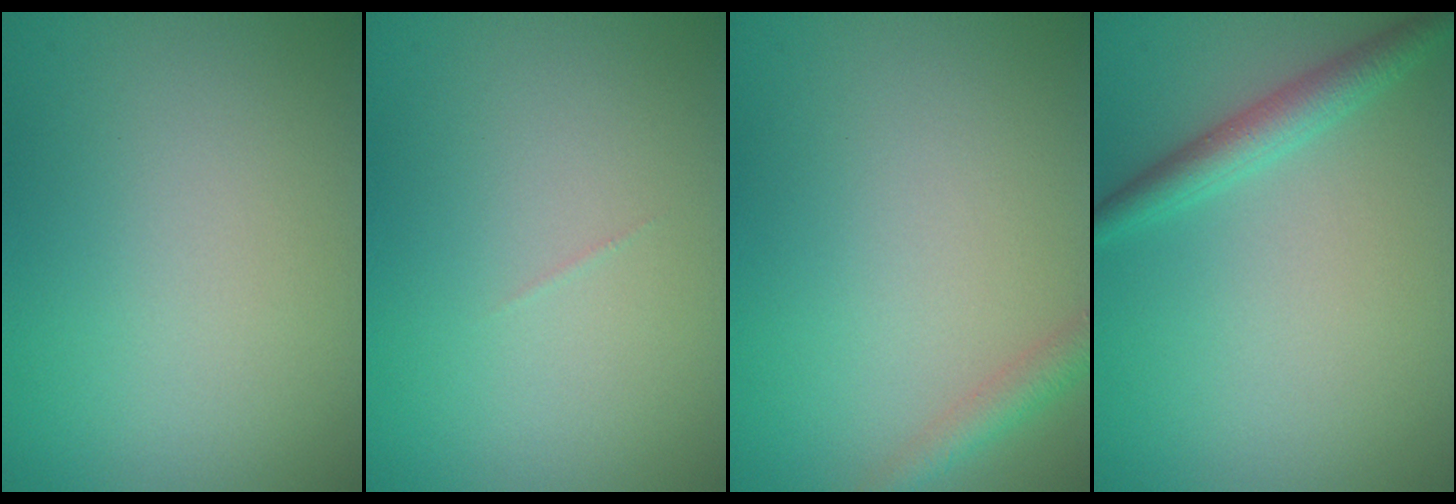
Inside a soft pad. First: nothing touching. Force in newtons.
{"total": 0.0}
{"total": 1.9, "press": 1.9, "slide": 0.1}
{"total": 2.6, "press": 2.6, "slide": 0.1}